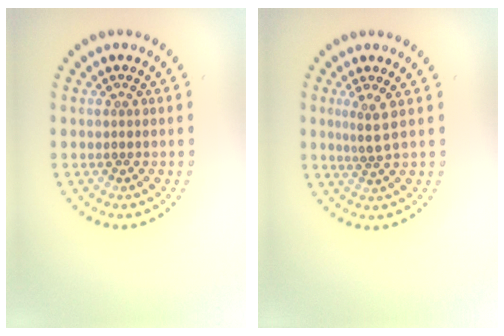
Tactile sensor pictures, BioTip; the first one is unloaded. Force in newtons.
{"total": 1.9, "press": 1.2, "slide": 1.4}